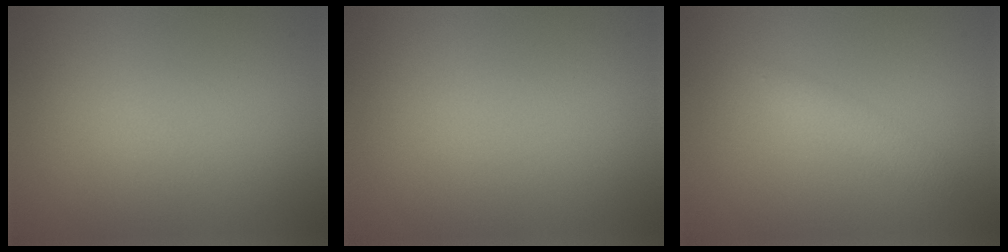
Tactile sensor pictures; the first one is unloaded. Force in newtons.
{"total": 0.0}
{"total": 1.6, "press": 1.6, "slide": 0.0}